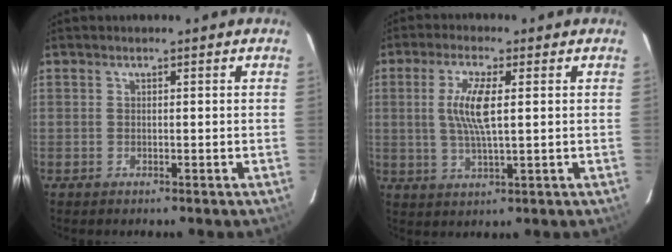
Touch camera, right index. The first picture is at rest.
{"total": 7.4, "force": [1.1, 1.4, 7.1], "torque": [-0.141, 0.000, 0.020]}